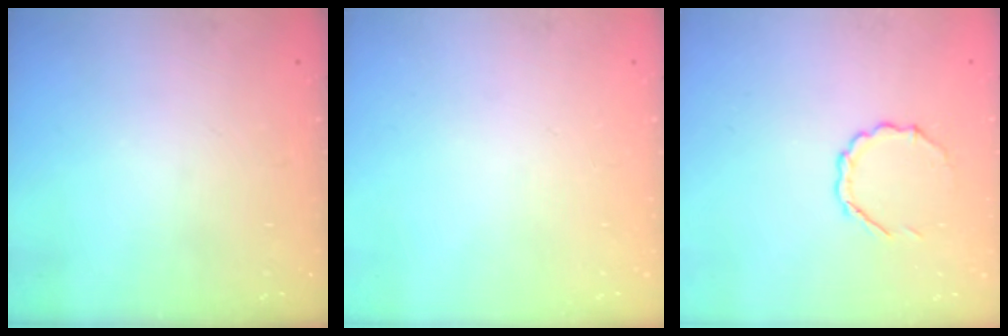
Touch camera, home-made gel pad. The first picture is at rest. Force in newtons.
{"total": 0.0}
{"total": 4.5, "press": 4.3, "slide": 1.4}